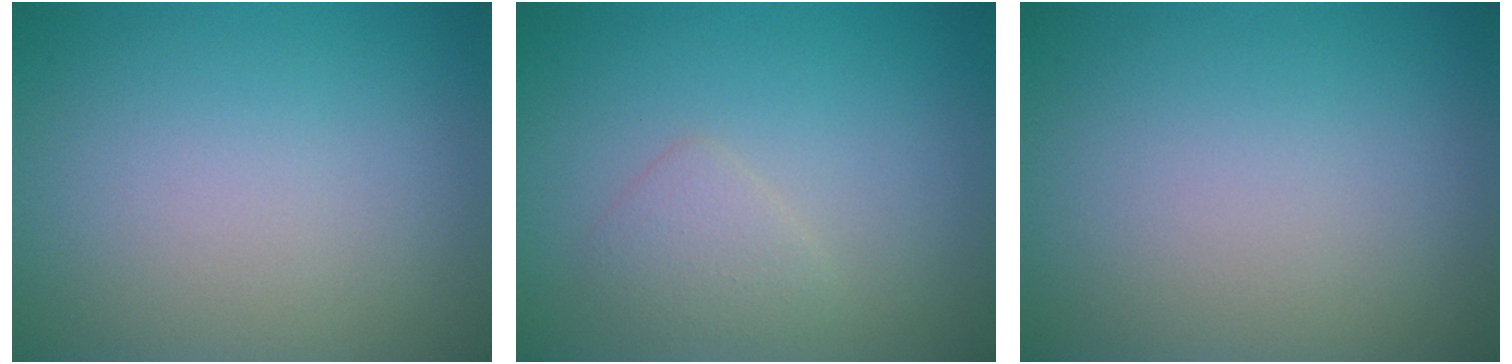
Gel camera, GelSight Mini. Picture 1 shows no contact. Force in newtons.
{"total": 1.6, "press": 1.6, "slide": 0.0}
{"total": 0.0}